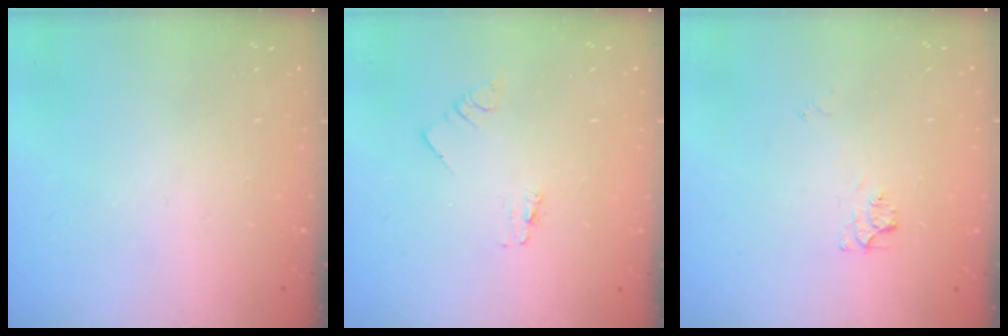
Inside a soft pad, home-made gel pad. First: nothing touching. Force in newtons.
{"total": 0.0}
{"total": 5.4, "press": 5.3, "slide": 0.7}